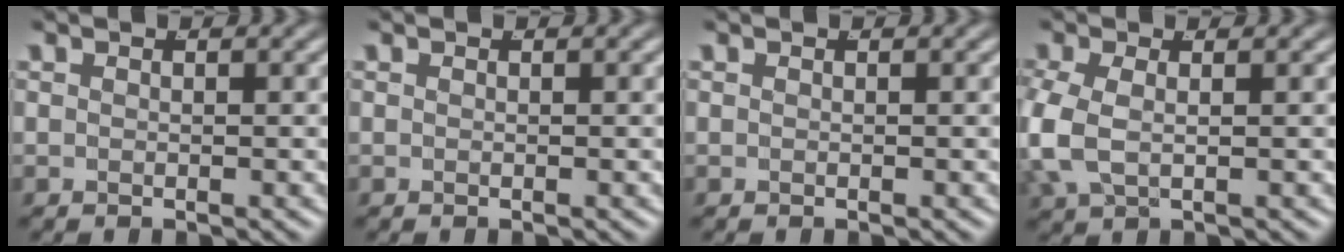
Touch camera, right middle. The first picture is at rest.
{"total": 0.0}
{"total": 0.0}
{"total": 3.6, "force": [-0.1, 2.3, 2.8], "torque": [-0.089, -0.014, 0.011]}